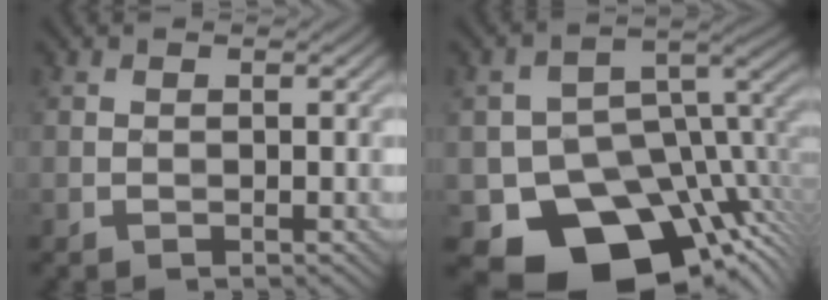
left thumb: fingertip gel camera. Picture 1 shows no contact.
{"total": 15.8, "force": [-8.4, 10.1, 8.8], "torque": [-0.137, -0.042, -0.121]}